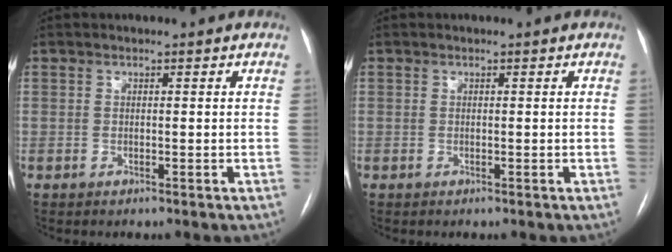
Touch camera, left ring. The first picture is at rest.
{"total": 0.0}